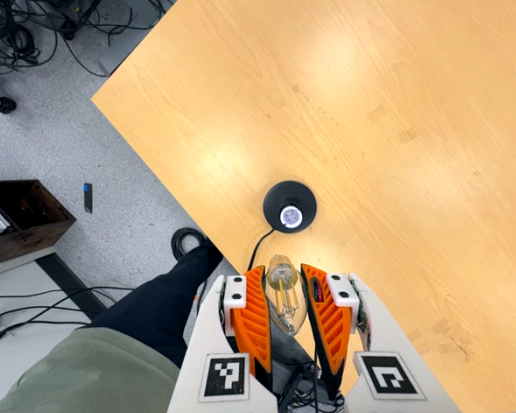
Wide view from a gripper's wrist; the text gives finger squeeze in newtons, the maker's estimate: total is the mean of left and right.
{"total": 22.0, "left": 24.7, "right": 19.4}